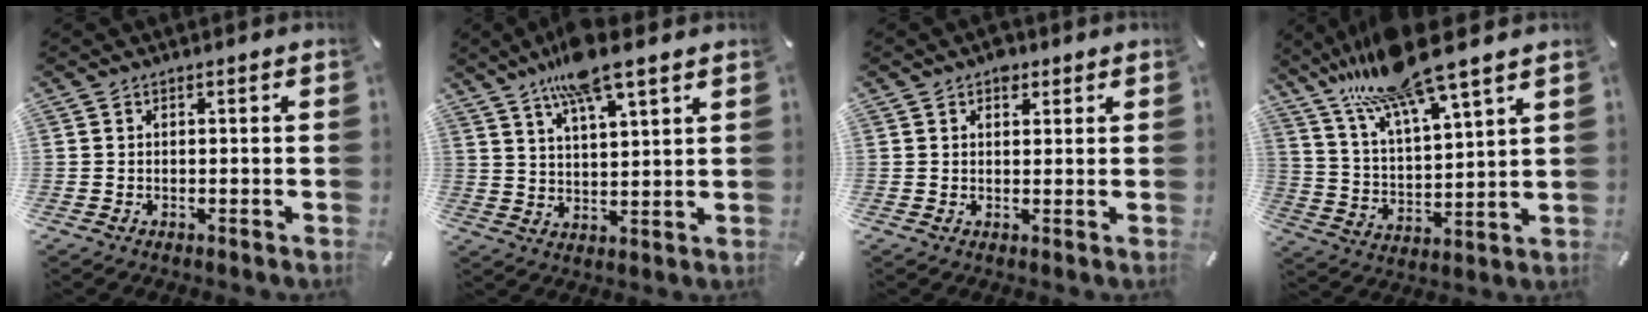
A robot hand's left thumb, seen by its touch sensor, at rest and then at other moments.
{"total": 10.4, "force": [8.0, 2.3, 6.2], "torque": [-0.116, -0.032, 0.141]}
{"total": 2.7, "force": [1.6, 1.9, 1.1], "torque": [-0.001, -0.006, 0.024]}
{"total": 15.9, "force": [13.7, 2.3, 7.8], "torque": [-0.168, -0.084, 0.240]}